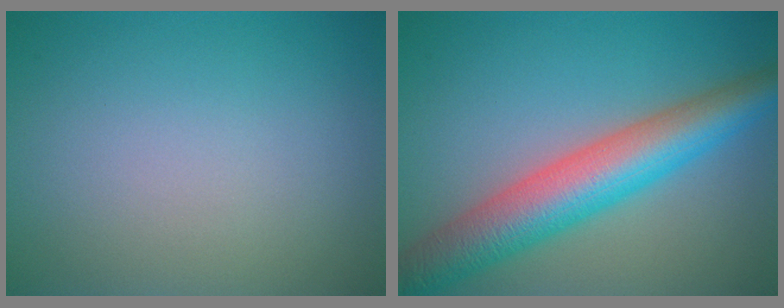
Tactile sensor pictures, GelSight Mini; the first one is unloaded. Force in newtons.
{"total": 8.3, "press": 8.3, "slide": 0.3}